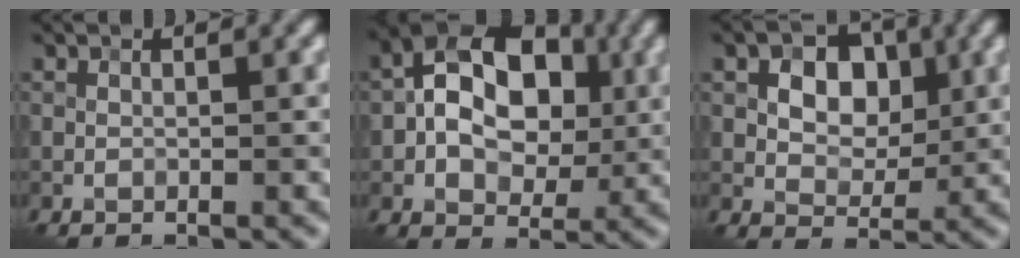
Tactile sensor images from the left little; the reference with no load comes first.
{"total": 10.4, "force": [0.8, 6.8, 7.8], "torque": [-0.117, 0.019, -0.003]}
{"total": 6.4, "force": [1.6, 4.4, 4.3], "torque": [-0.061, 0.010, 0.015]}